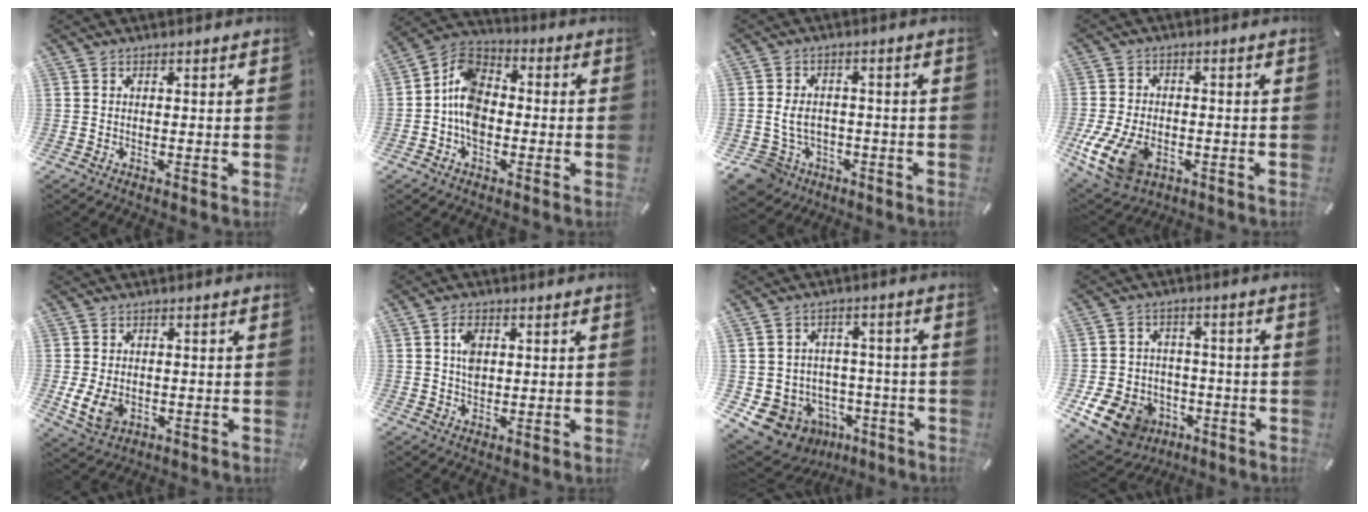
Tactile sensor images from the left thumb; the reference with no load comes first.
{"total": 9.8, "force": [-2.8, 7.0, 6.3], "torque": [-0.137, 0.013, -0.053]}
{"total": 7.4, "force": [-1.9, 6.4, 3.1], "torque": [-0.092, 0.011, -0.035]}
{"total": 12.5, "force": [-4.4, 8.5, 8.1], "torque": [-0.169, 0.012, -0.074]}
{"total": 6.4, "force": [-1.1, 4.8, 4.0], "torque": [-0.092, -0.003, -0.023]}
{"total": 4.7, "force": [1.1, 3.4, 3.1], "torque": [-0.051, 0.002, 0.017]}
{"total": 10.3, "force": [-4.6, 9.0, 2.2], "torque": [-0.034, 0.026, -0.067]}
{"total": 12.0, "force": [-5.7, 9.4, 4.8], "torque": [-0.098, 0.039, -0.094]}